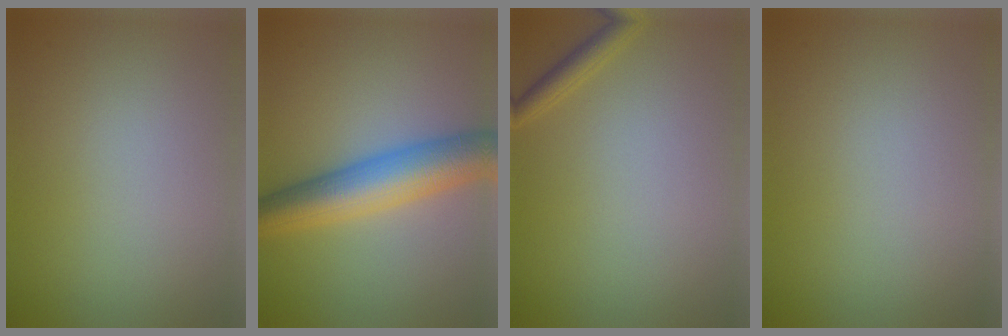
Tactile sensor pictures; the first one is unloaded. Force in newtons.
{"total": 7.4, "press": 7.4, "slide": 0.0}
{"total": 1.5, "press": 1.5, "slide": 0.2}
{"total": 0.0}